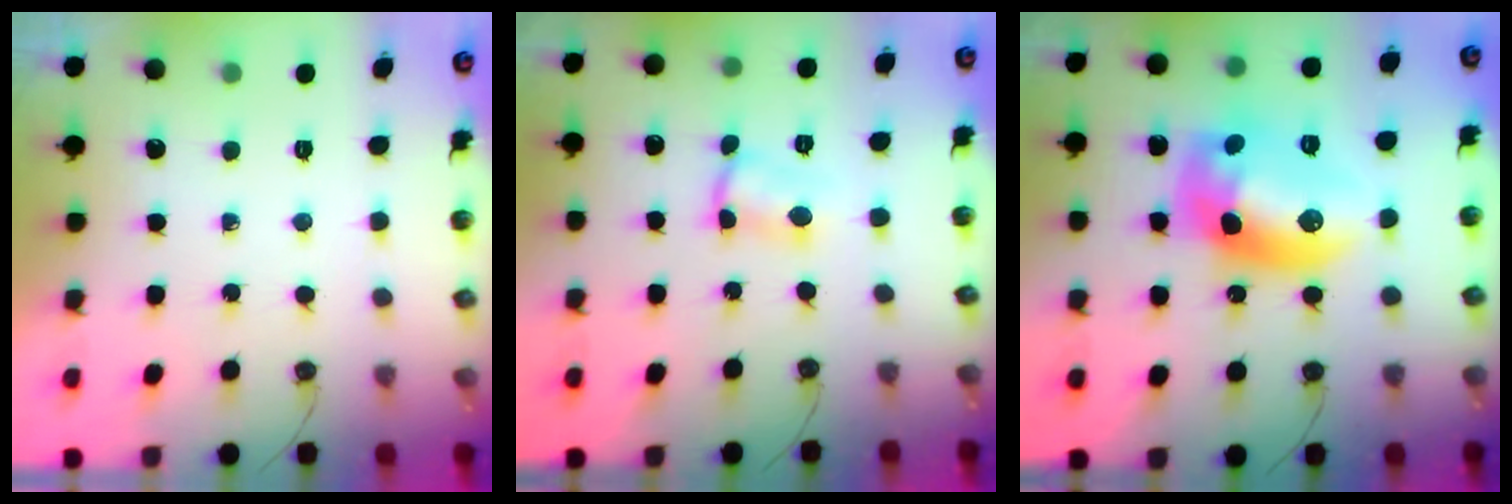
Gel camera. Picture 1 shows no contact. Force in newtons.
{"total": 2.3, "press": 2.3, "slide": 0.1}
{"total": 16.1, "press": 16.0, "slide": 1.0}